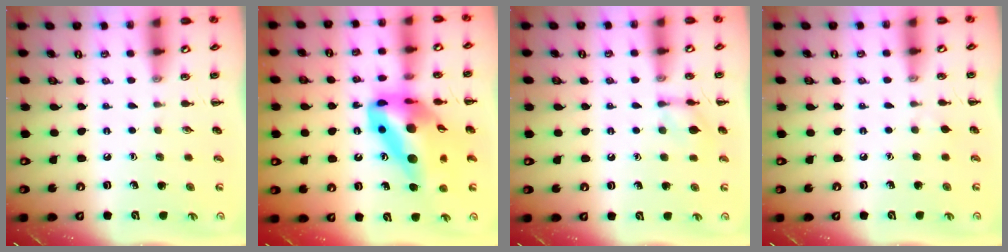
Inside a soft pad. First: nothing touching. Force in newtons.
{"total": 18.9, "press": 18.0, "slide": 5.8}
{"total": 8.1, "press": 8.0, "slide": 0.5}
{"total": 2.4, "press": 2.3, "slide": 0.9}